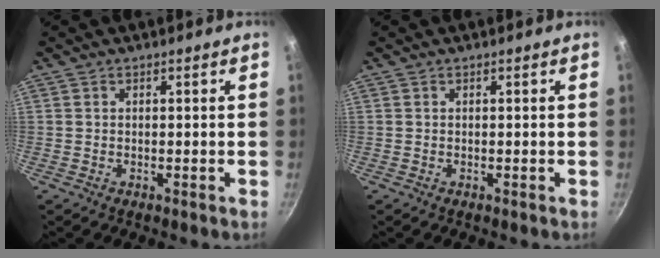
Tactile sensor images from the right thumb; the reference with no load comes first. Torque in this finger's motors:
{"motor_torque": [-0.07, -0.08, 0.11, 0.09, 0.02]}